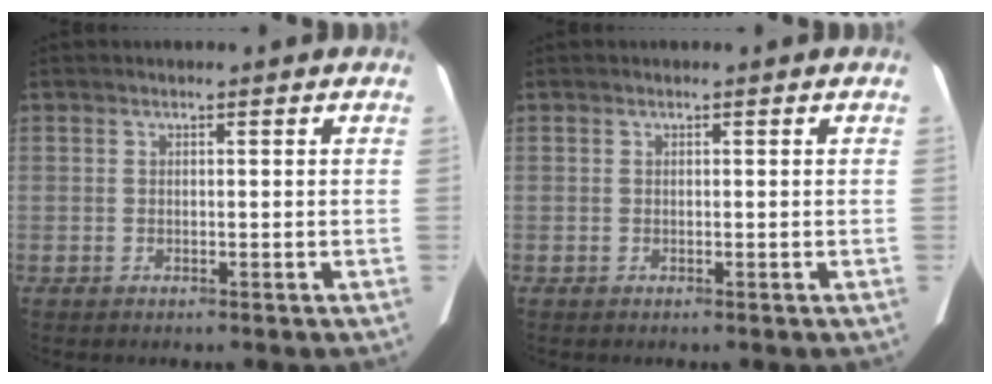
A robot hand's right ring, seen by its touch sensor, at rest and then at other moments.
{"total": 0.0}